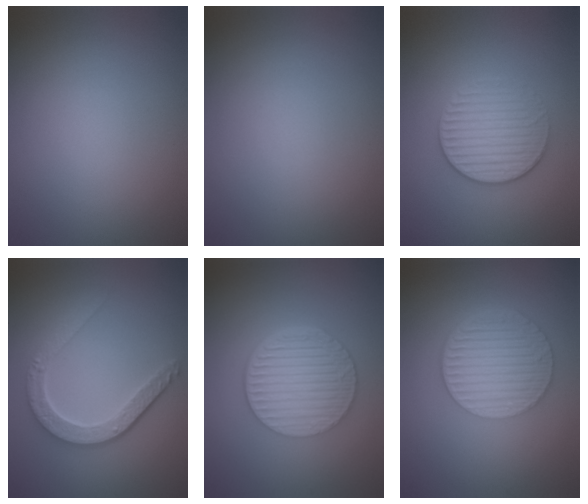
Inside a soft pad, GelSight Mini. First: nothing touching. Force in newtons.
{"total": 0.0}
{"total": 3.6, "press": 3.2, "slide": 1.6}
{"total": 4.7, "press": 3.6, "slide": 3.0}
{"total": 7.1, "press": 4.8, "slide": 5.2}
{"total": 6.5, "press": 4.3, "slide": 4.8}